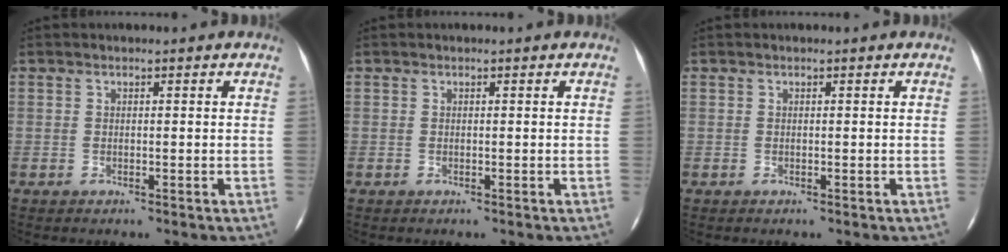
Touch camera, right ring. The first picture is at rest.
{"total": 0.0}
{"total": 0.0}